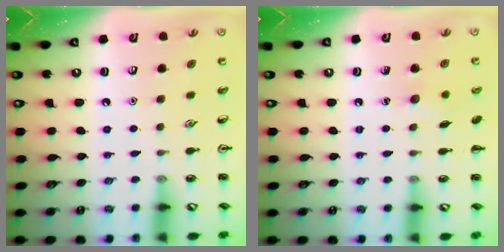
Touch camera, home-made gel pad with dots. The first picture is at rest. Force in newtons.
{"total": 4.8, "press": 4.6, "slide": 1.4}